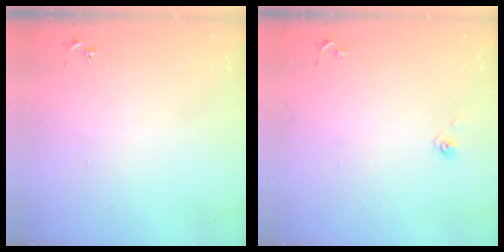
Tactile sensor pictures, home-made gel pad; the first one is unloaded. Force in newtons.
{"total": 3.6, "press": 2.9, "slide": 2.1}